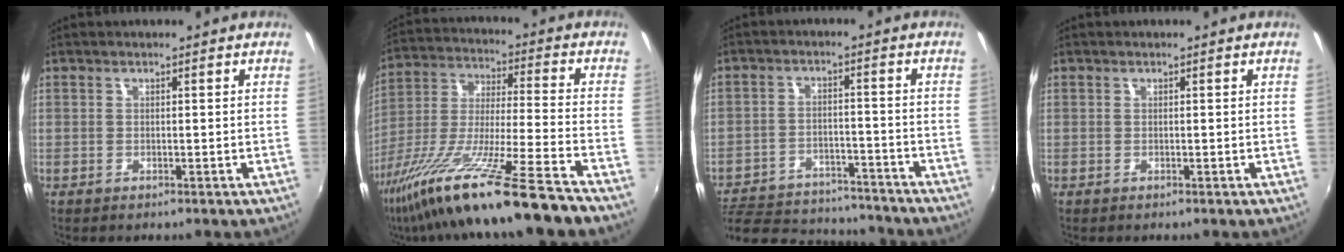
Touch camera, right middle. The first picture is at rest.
{"total": 21.6, "force": [-15.8, -1.1, 14.6], "torque": [-0.271, -0.058, -0.276]}
{"total": 19.2, "force": [-16.4, 6.9, 7.3], "torque": [-0.166, 0.002, -0.225]}
{"total": 0.0}